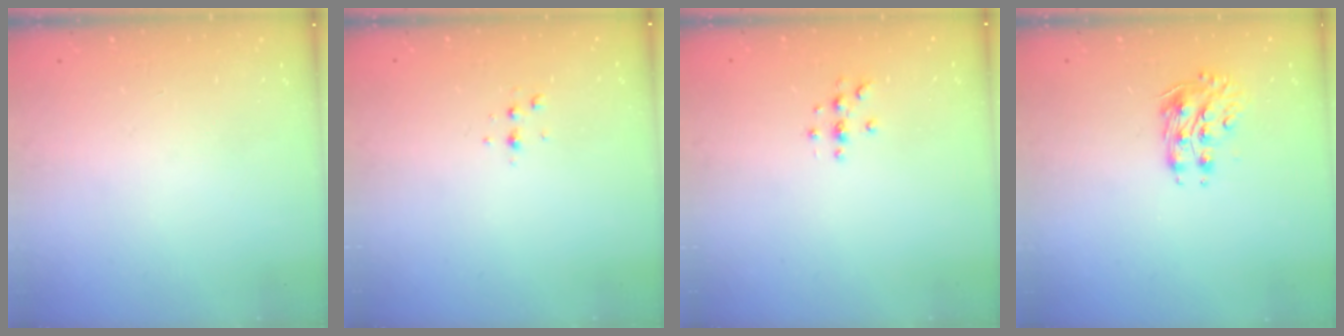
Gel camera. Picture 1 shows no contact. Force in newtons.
{"total": 3.7, "press": 3.2, "slide": 1.7}
{"total": 3.0, "press": 3.0, "slide": 0.3}
{"total": 9.4, "press": 9.4, "slide": 0.9}